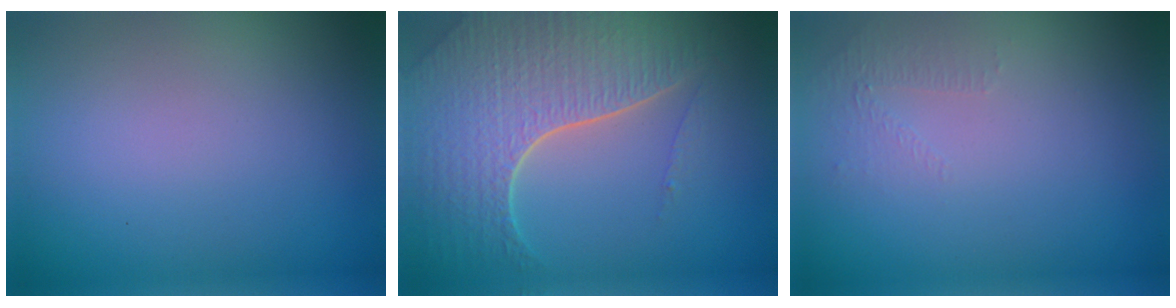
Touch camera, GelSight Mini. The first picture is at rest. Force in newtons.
{"total": 7.0, "press": 5.1, "slide": 4.8}
{"total": 0.9, "press": 0.4, "slide": 0.8}